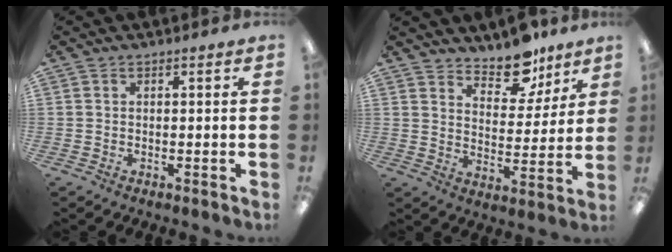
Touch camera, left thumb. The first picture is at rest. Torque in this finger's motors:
{"motor_torque": [0.28, 0.16, -0.34, -0.01, -0.01]}